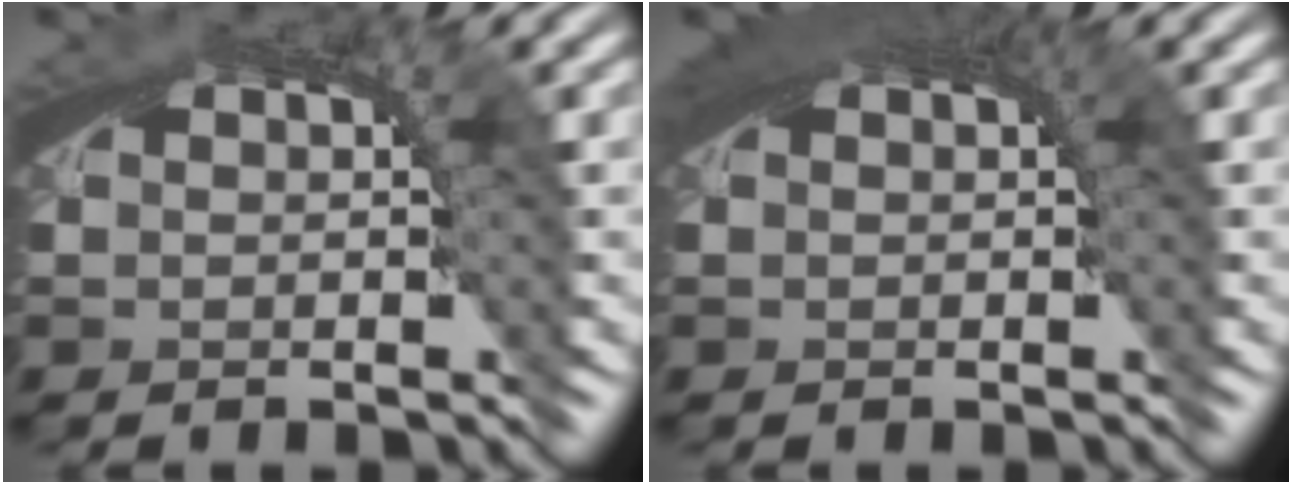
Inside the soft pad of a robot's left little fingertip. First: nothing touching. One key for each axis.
{"total": 2.1, "fx": 0.9, "fy": 0.4, "fz": 1.9, "tx": -0.021, "ty": 0.008, "tz": 0.014}